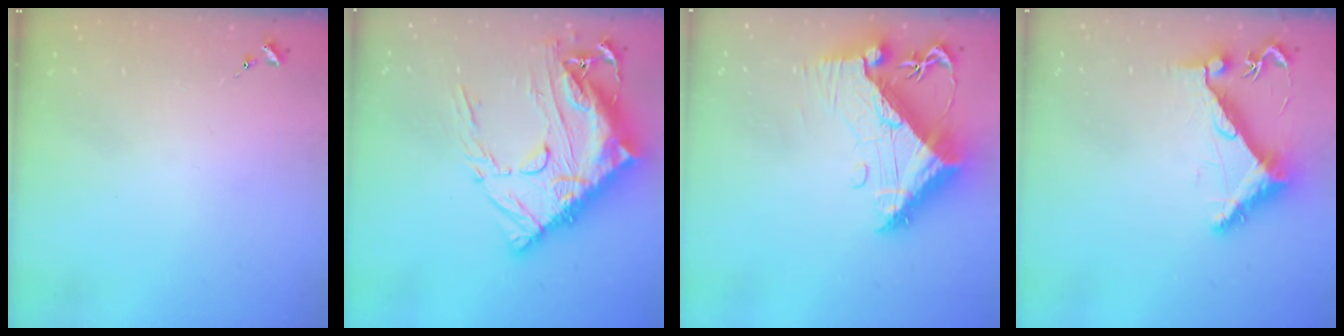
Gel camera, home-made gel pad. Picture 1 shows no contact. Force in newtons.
{"total": 27.3, "press": 27.2, "slide": 2.8}
{"total": 13.2, "press": 13.1, "slide": 1.4}
{"total": 7.9, "press": 7.9, "slide": 0.4}